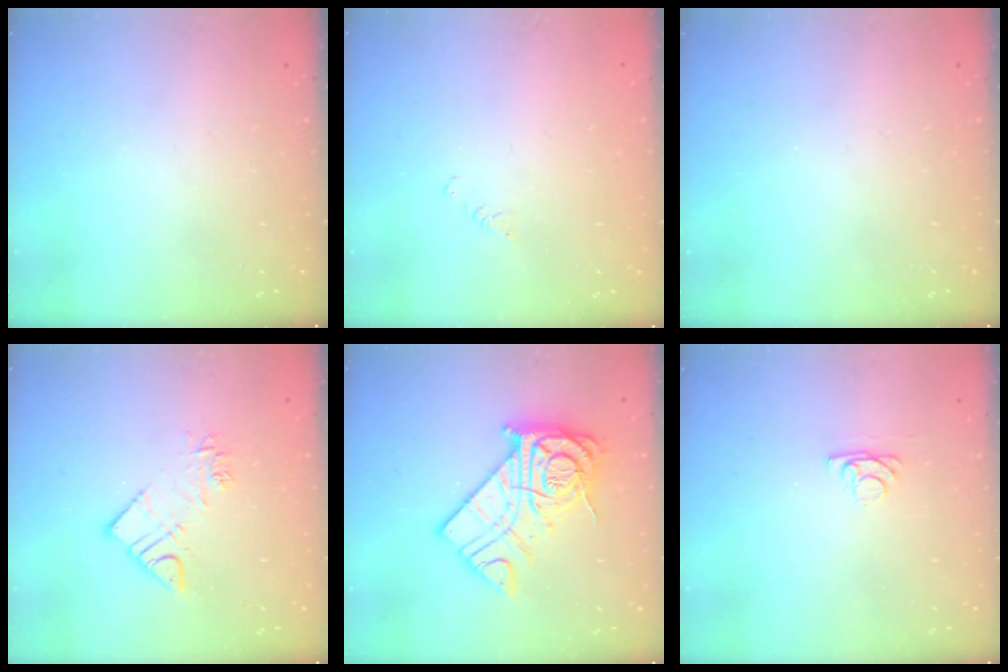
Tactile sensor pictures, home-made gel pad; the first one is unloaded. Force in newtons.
{"total": 2.0, "press": 2.0, "slide": 0.3}
{"total": 0.0}
{"total": 9.3, "press": 9.3, "slide": 0.8}
{"total": 17.8, "press": 17.7, "slide": 1.6}
{"total": 3.0, "press": 3.0, "slide": 0.5}